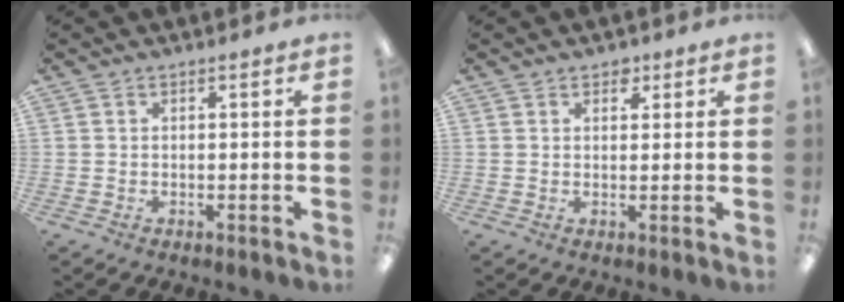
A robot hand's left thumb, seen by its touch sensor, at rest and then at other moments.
{"total": 2.4, "force": [1.6, 1.5, 1.0], "torque": [-0.005, -0.004, 0.026]}